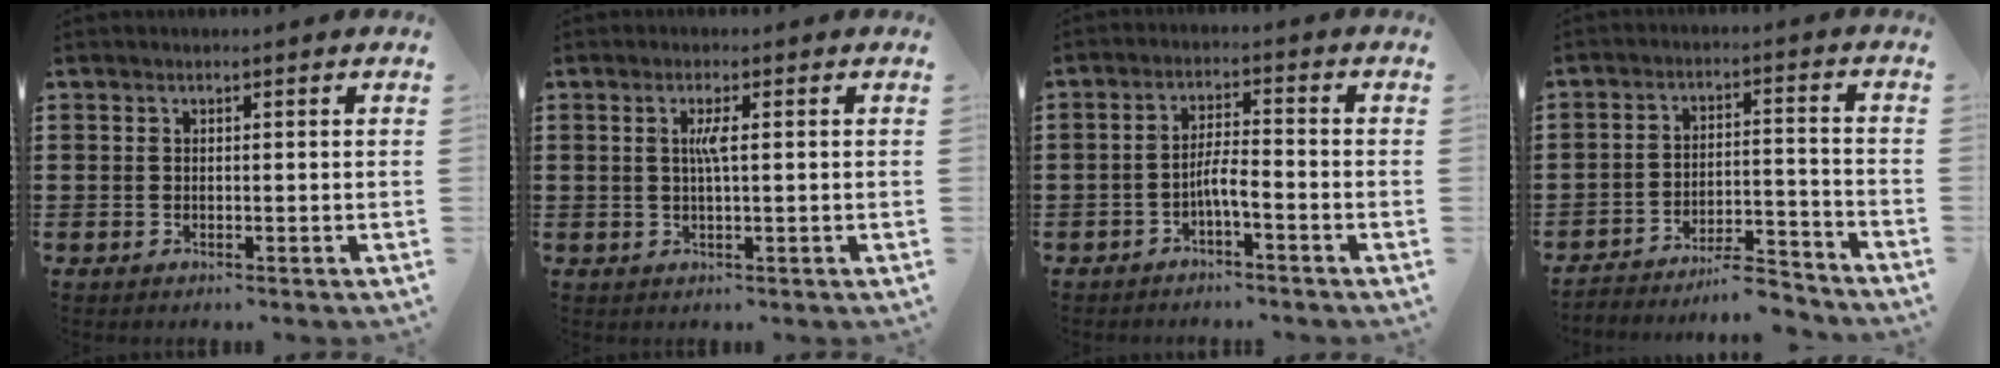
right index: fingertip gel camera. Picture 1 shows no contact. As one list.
[{"total": 2.6, "force": [0.5, 0.2, 2.6], "torque": [-0.052, -0.001, 0.005]}, {"total": 3.6, "force": [-2.0, 0.5, 2.9], "torque": [-0.060, 0.002, -0.041]}, {"total": 6.5, "force": [-6.3, 0.8, 1.4], "torque": [-0.017, 0.014, -0.121]}]